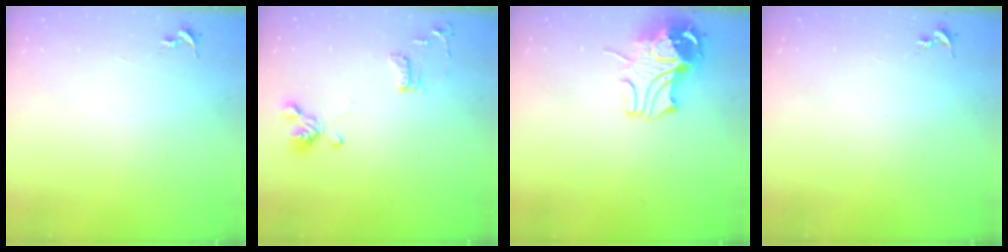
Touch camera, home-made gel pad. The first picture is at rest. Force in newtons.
{"total": 12.3, "press": 12.2, "slide": 1.8}
{"total": 11.6, "press": 11.5, "slide": 1.6}
{"total": 0.0}